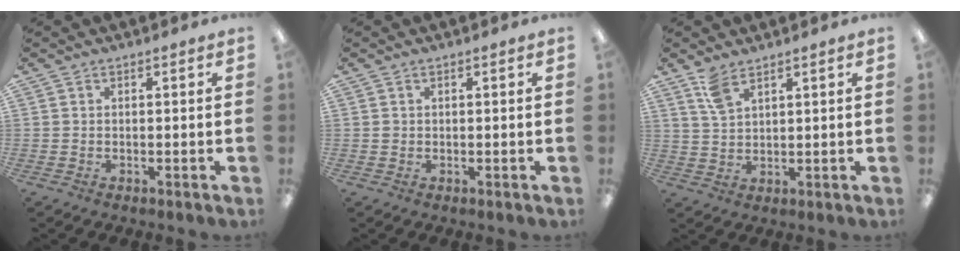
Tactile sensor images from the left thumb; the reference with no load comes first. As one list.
[{"total": 0.8, "force": [0.2, 0.7, 0.2], "torque": [-0.005, 0.005, 0.003]}, {"total": 5.4, "force": [3.9, 2.1, 3.0], "torque": [-0.061, -0.012, 0.073]}]